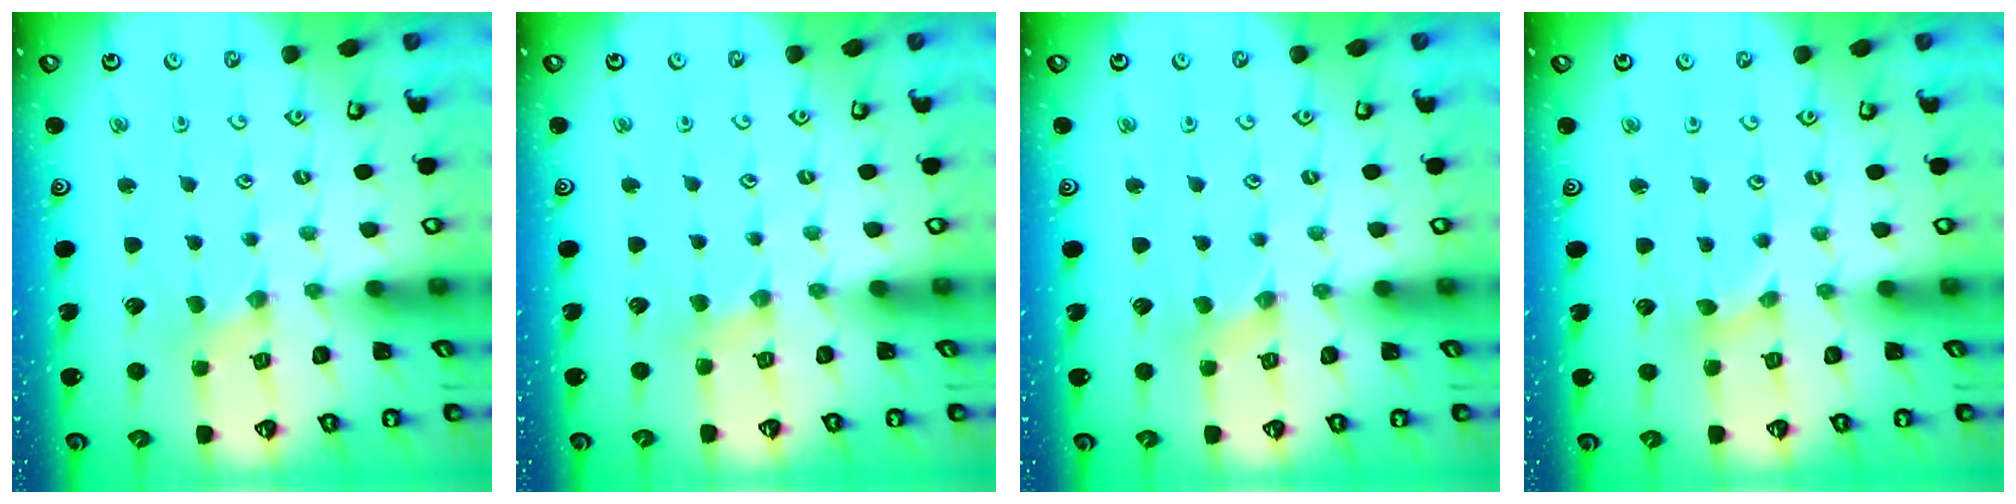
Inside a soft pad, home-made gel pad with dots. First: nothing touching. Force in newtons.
{"total": 2.3, "press": 2.2, "slide": 0.5}
{"total": 1.8, "press": 1.8, "slide": 0.3}
{"total": 1.1, "press": 1.1, "slide": 0.1}